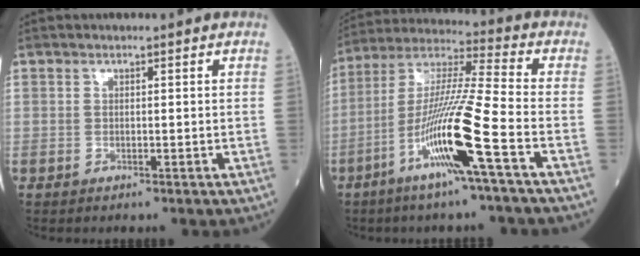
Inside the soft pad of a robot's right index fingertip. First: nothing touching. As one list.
[{"total": 14.7, "force": [-6.0, -1.1, 13.4], "torque": [-0.266, -0.006, -0.118]}]